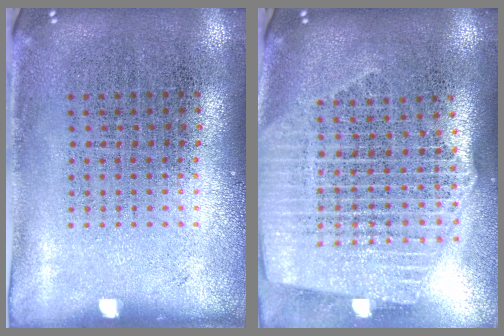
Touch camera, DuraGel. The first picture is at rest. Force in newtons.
{"total": 2.5, "press": 2.2, "slide": 1.2}